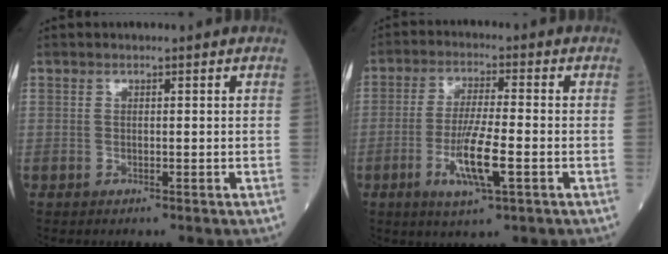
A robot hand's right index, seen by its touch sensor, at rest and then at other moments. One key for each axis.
{"total": 8.3, "fx": -2.6, "fy": 0.7, "fz": 7.9, "tx": -0.154, "ty": -0.011, "tz": -0.046}